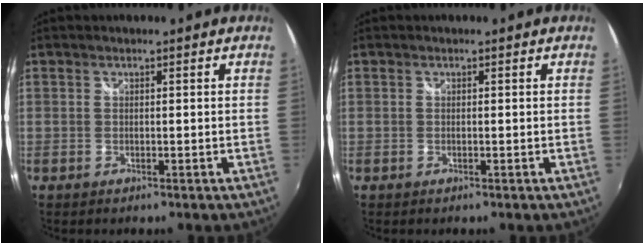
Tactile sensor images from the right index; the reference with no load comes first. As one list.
[{"total": 0.0}]